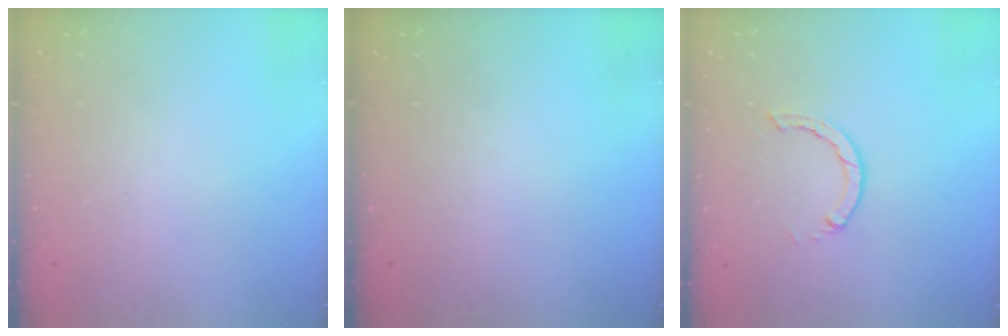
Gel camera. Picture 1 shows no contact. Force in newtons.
{"total": 0.0}
{"total": 3.3, "press": 3.2, "slide": 0.4}